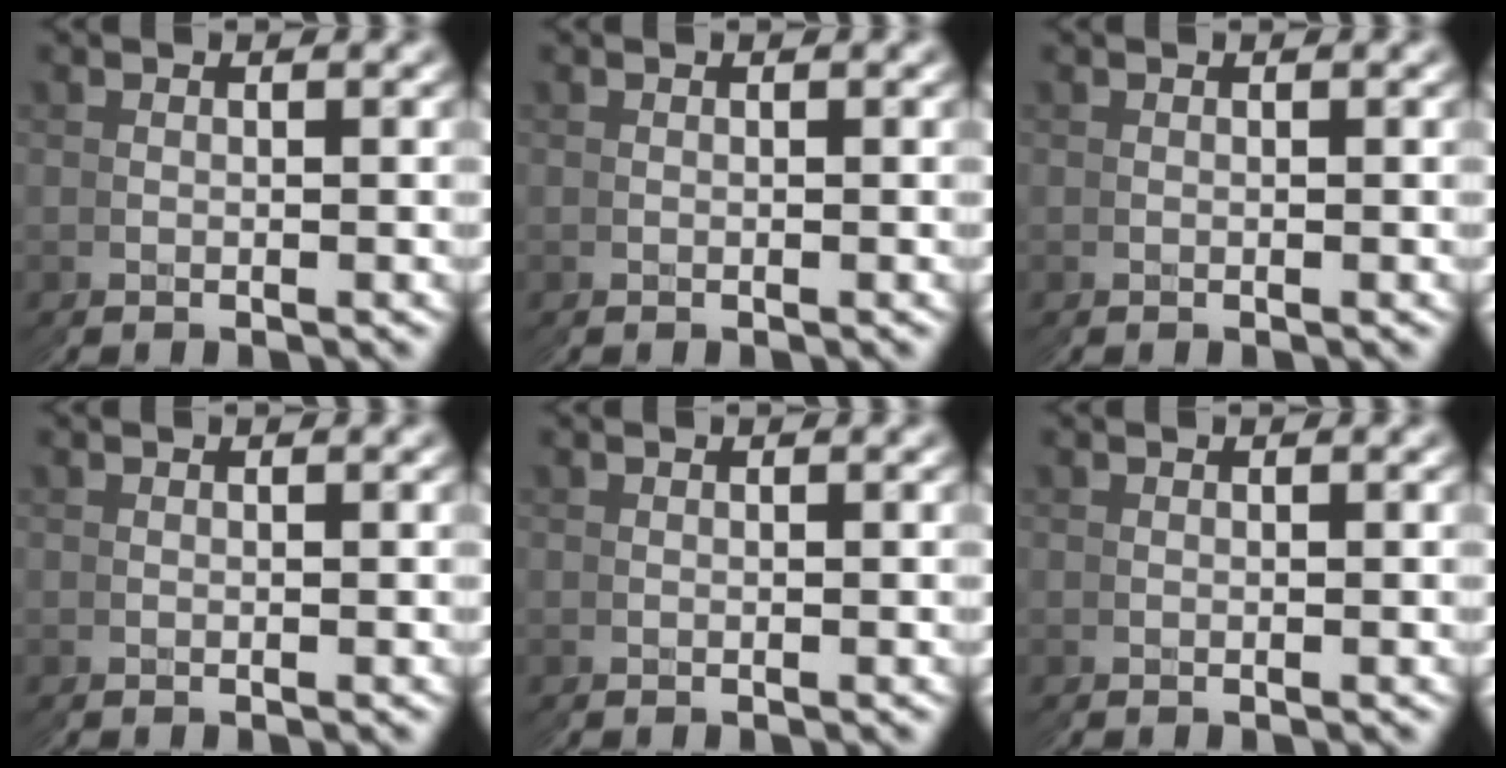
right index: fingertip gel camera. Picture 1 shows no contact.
{"total": 0.0}
{"total": 0.0}
{"total": 0.0}
{"total": 0.0}
{"total": 0.0}